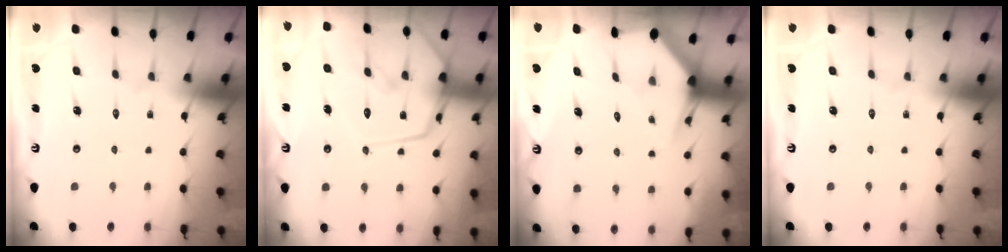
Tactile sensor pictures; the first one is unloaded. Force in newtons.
{"total": 18.3, "press": 18.2, "slide": 1.6}
{"total": 3.4, "press": 3.4, "slide": 0.5}
{"total": 0.0}